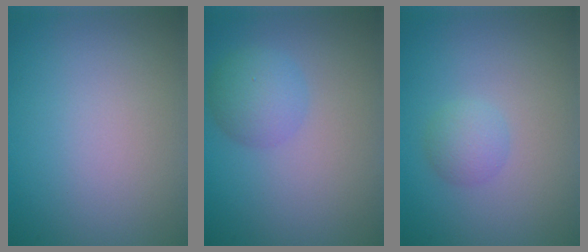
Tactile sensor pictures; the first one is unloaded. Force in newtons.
{"total": 3.0, "press": 2.9, "slide": 0.2}
{"total": 1.7, "press": 1.7, "slide": 0.0}